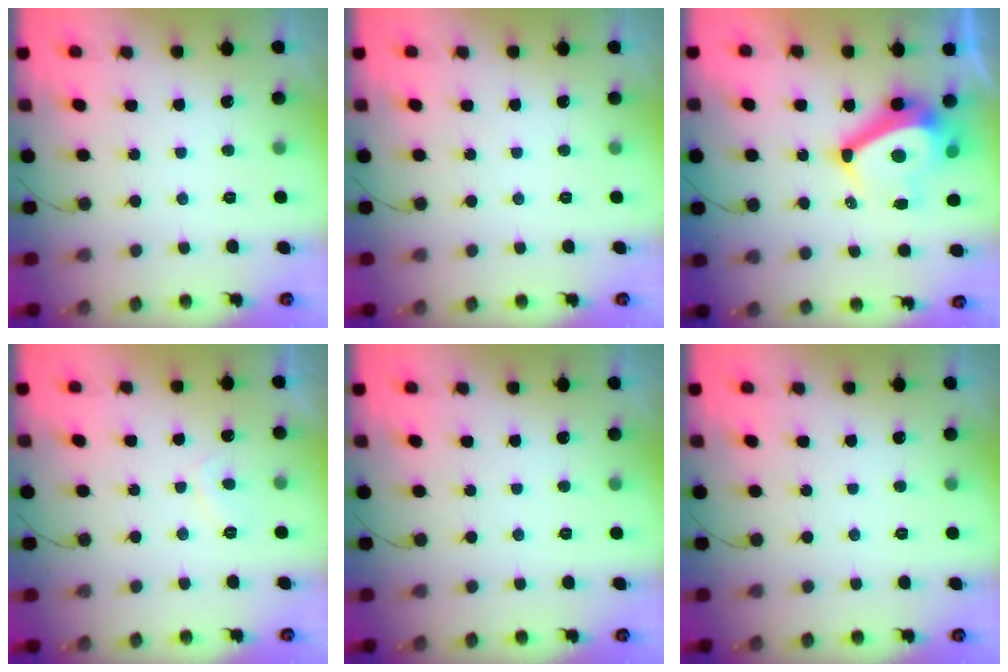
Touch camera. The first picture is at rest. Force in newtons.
{"total": 0.0}
{"total": 12.5, "press": 12.0, "slide": 3.5}
{"total": 2.7, "press": 2.5, "slide": 0.9}
{"total": 0.0}
{"total": 0.0}